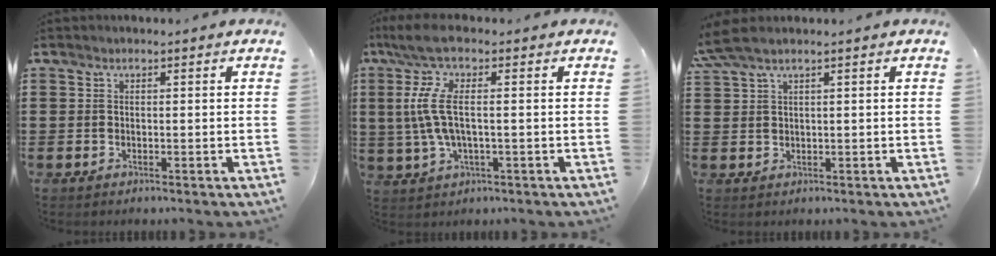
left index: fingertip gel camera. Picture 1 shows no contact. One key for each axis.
{"total": 8.5, "fx": 0.1, "fy": 1.6, "fz": 8.3, "tx": -0.204, "ty": -0.021, "tz": -0.010}
{"total": 3.1, "fx": 1.9, "fy": 0.4, "fz": 2.4, "tx": -0.058, "ty": -0.001, "tz": 0.031}